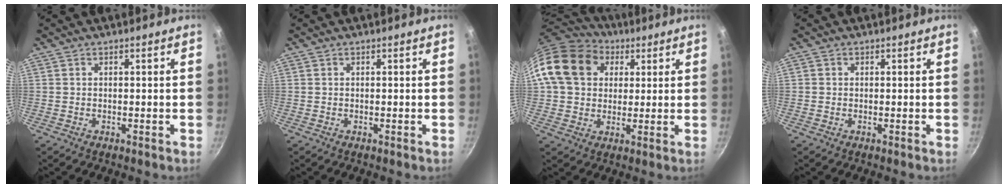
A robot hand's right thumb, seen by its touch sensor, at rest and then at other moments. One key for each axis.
{"total": 0.0}
{"total": 16.7, "fx": 4.8, "fy": 13.3, "fz": 8.9, "tx": -0.148, "ty": 0.019, "tz": 0.073}
{"total": 0.6, "fx": 0.0, "fy": 0.6, "fz": 0.1, "tx": 0.000, "ty": 0.002, "tz": -0.003}